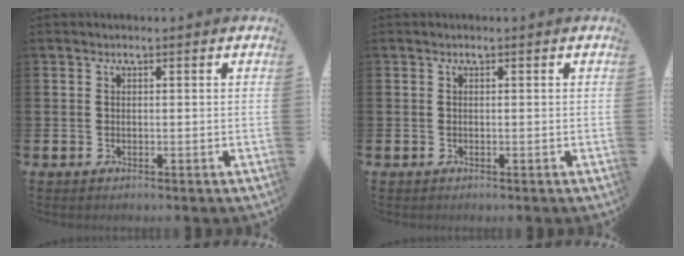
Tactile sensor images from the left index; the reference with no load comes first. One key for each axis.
{"total": 0.0}